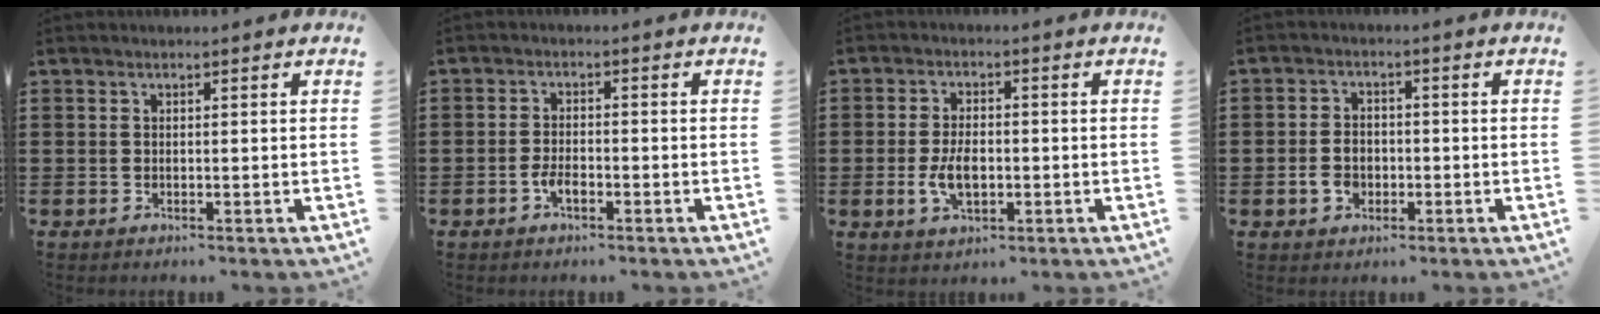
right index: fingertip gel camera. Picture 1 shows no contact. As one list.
[{"total": 2.8, "force": [-1.4, 1.1, 2.1], "torque": [-0.046, 0.000, -0.028]}, {"total": 5.9, "force": [-1.1, 3.3, 4.8], "torque": [-0.098, -0.005, -0.023]}, {"total": 3.9, "force": [-1.2, 2.8, 2.3], "torque": [-0.055, -0.001, -0.024]}]